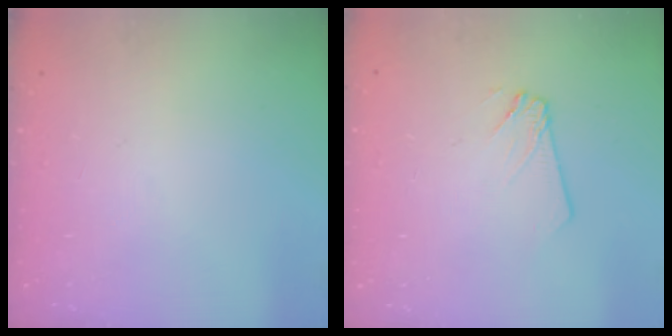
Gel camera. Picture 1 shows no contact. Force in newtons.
{"total": 2.4, "press": 2.4, "slide": 0.2}